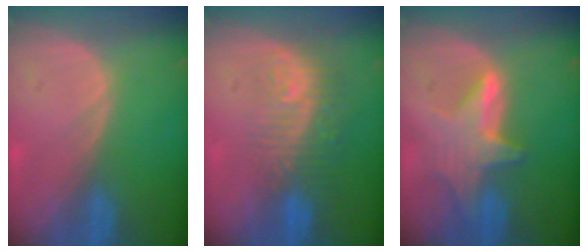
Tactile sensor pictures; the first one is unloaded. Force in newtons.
{"total": 9.7, "press": 8.0, "slide": 5.4}
{"total": 6.9, "press": 6.5, "slide": 2.4}